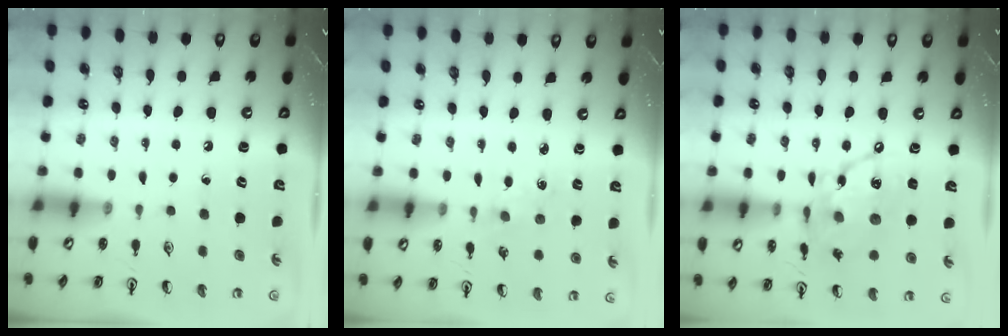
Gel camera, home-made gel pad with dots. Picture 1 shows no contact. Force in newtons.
{"total": 0.7, "press": 0.7, "slide": 0.2}
{"total": 14.0, "press": 13.9, "slide": 1.6}